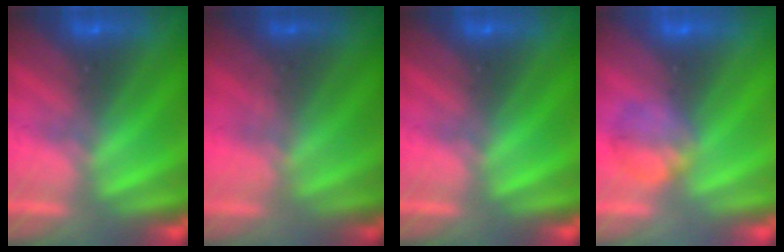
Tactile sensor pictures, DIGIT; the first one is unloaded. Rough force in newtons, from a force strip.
{"total": 1.5}
{"total": 0.0}
{"total": 3.5}